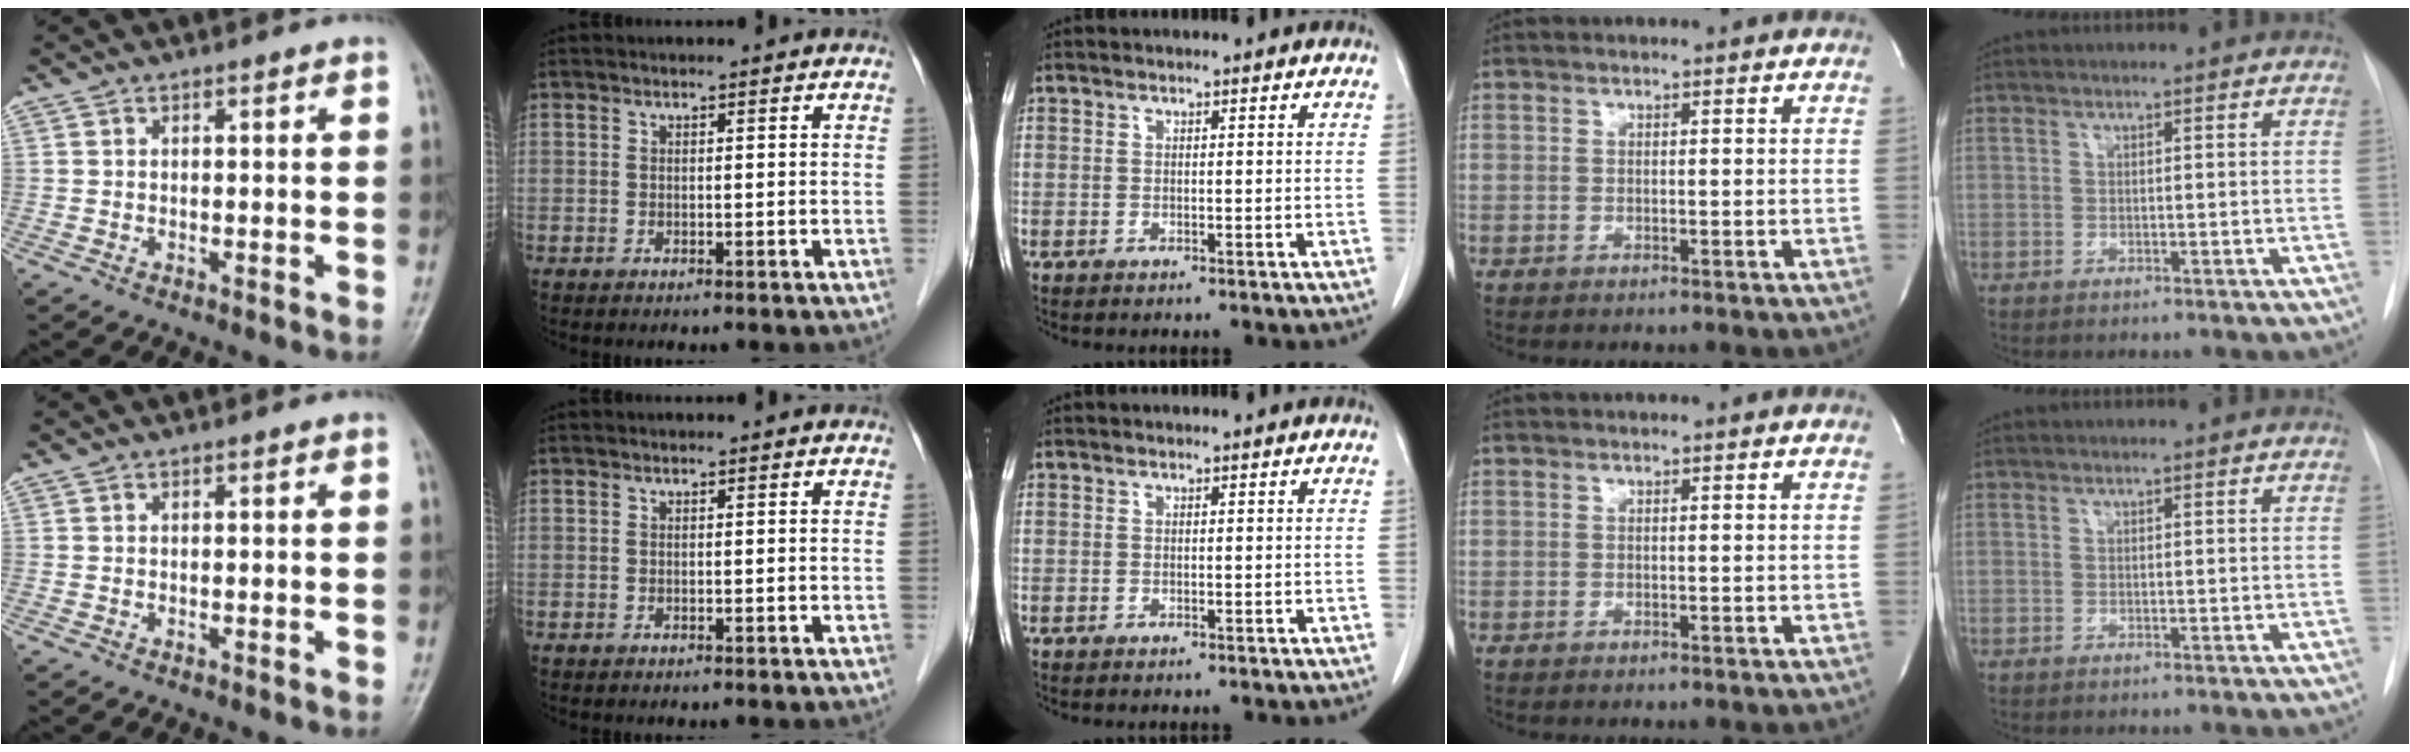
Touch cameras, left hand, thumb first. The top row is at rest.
{}